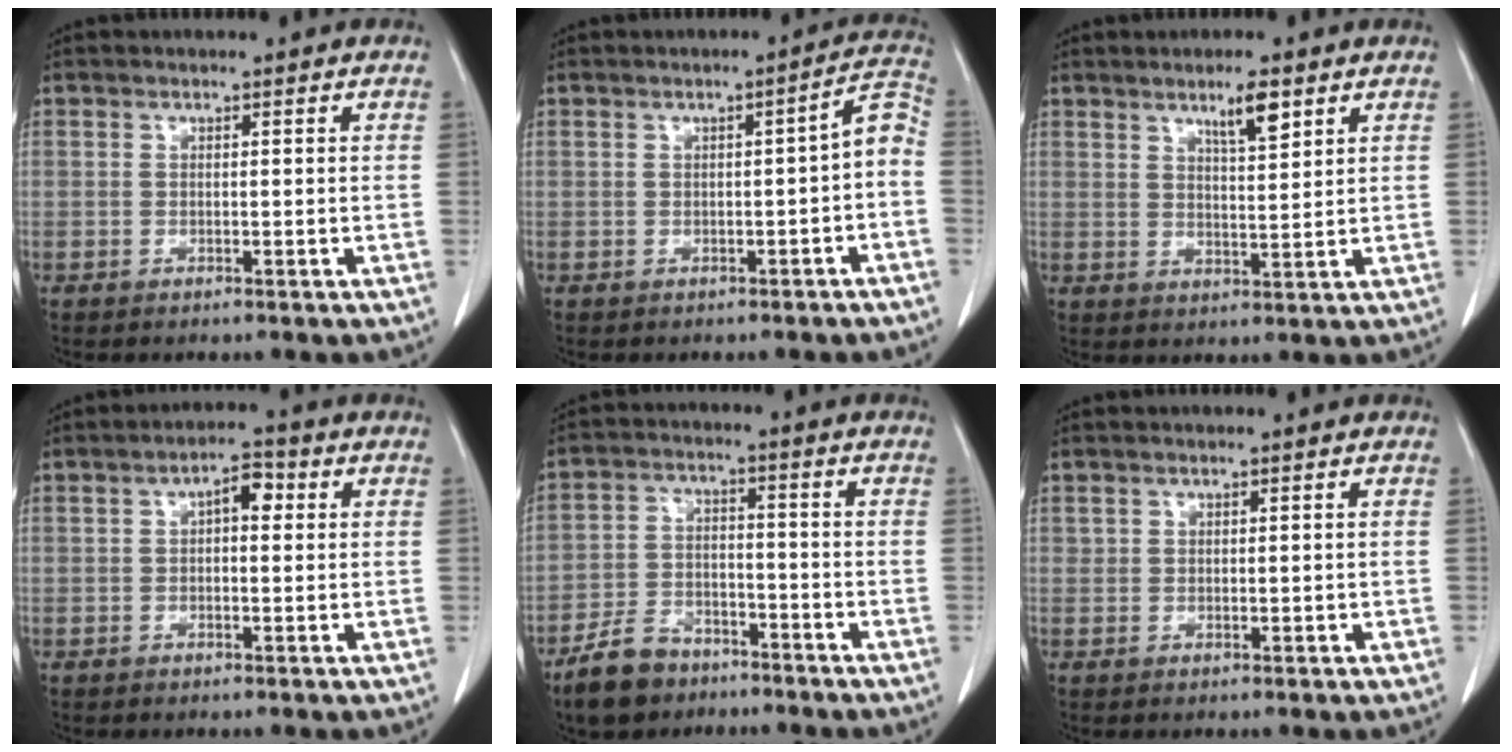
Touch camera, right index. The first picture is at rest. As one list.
[{"total": 4.8, "force": [-1.5, 1.1, 4.4], "torque": [-0.049, 0.023, -0.020]}, {"total": 4.8, "force": [3.0, 0.6, 3.6], "torque": [-0.061, -0.002, 0.052]}, {"total": 3.8, "force": [0.8, 1.7, 3.3], "torque": [-0.049, 0.018, 0.008]}, {"total": 8.0, "force": [-6.0, 4.4, 3.0], "torque": [-0.069, -0.001, -0.108]}, {"total": 0.7, "force": [0.2, 0.6, 0.3], "torque": [-0.003, 0.001, 0.006]}]